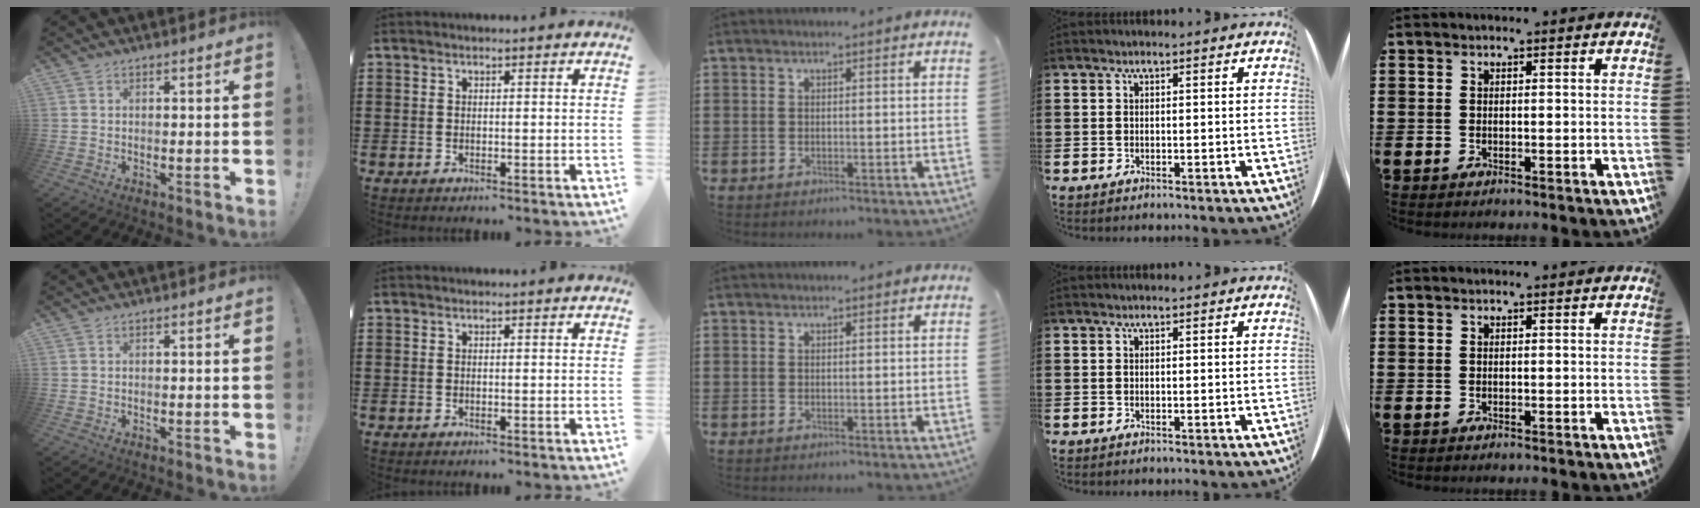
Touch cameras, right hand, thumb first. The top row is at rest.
{}